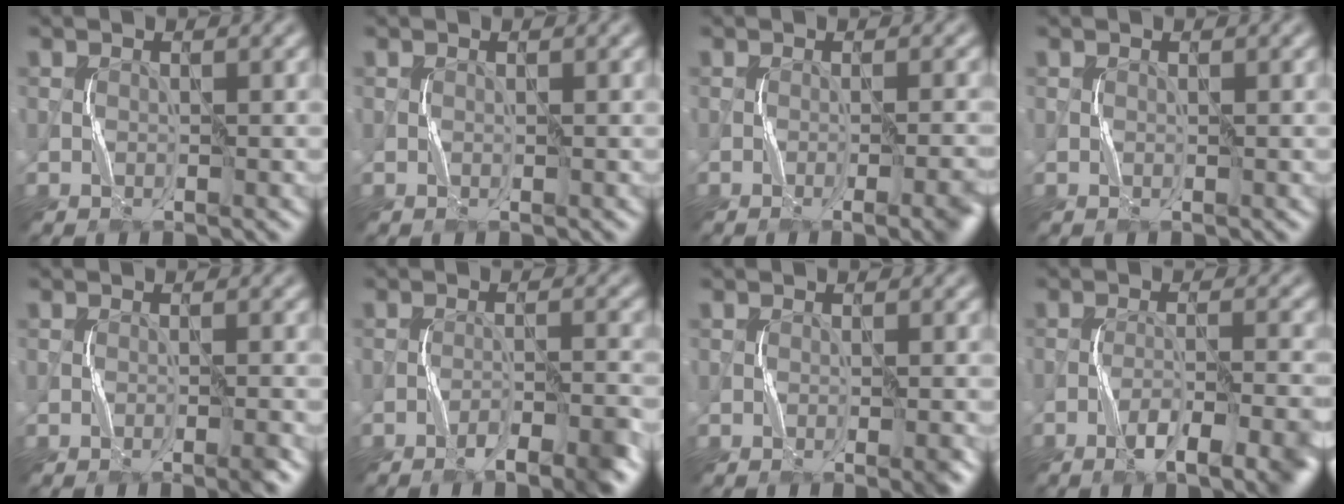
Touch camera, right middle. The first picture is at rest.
{"total": 0.0}
{"total": 4.4, "force": [-1.9, 1.1, 3.8], "torque": [-0.039, 0.002, -0.025]}
{"total": 0.0}
{"total": 1.9, "force": [-1.2, 0.2, 1.4], "torque": [-0.018, 0.003, -0.024]}
{"total": 5.0, "force": [-3.4, 0.9, 3.5], "torque": [-0.054, 0.002, -0.054]}
{"total": 1.7, "force": [-0.8, 0.3, 1.5], "torque": [-0.017, 0.003, -0.013]}
{"total": 6.9, "force": [-4.0, 1.6, 5.4], "torque": [-0.077, 0.004, -0.060]}